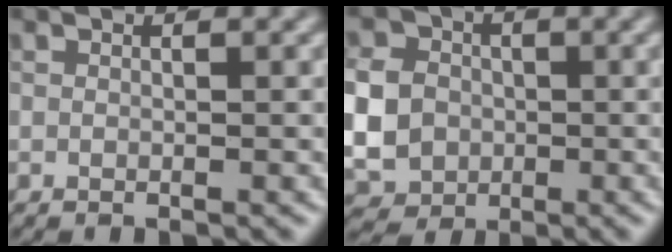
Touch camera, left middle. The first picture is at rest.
{"total": 7.1, "force": [-0.7, 6.3, 3.2], "torque": [-0.077, 0.001, -0.035]}